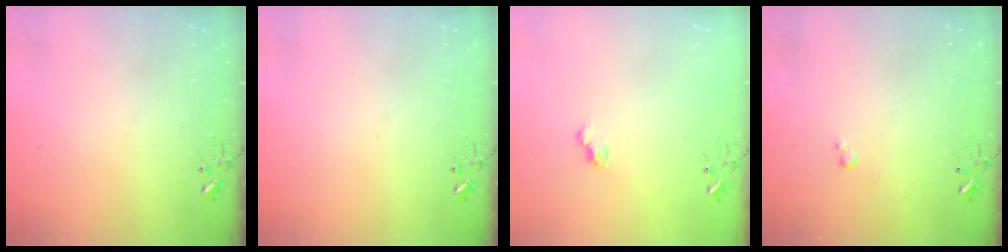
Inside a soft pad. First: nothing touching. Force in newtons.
{"total": 0.0}
{"total": 6.9, "press": 6.9, "slide": 0.7}
{"total": 2.6, "press": 2.6, "slide": 0.4}